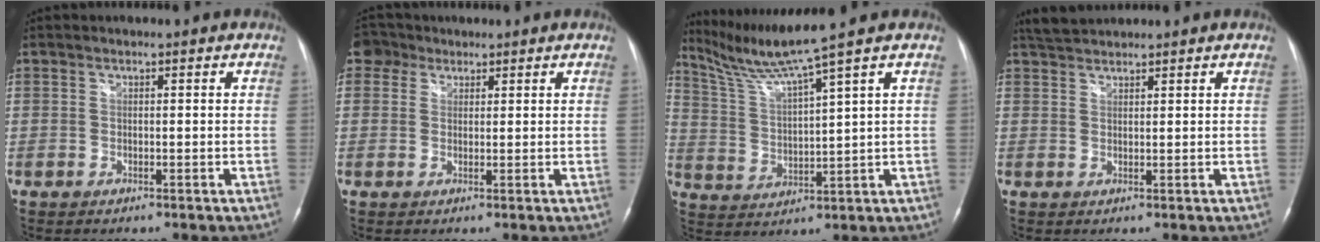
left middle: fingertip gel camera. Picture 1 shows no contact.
{"total": 3.2, "force": [2.1, 2.4, 0.2], "torque": [-0.006, 0.015, 0.033]}
{"total": 9.2, "force": [7.4, -2.8, 4.7], "torque": [-0.095, -0.004, 0.145]}
{"total": 3.0, "force": [2.9, 0.1, 0.4], "torque": [-0.017, 0.015, 0.059]}